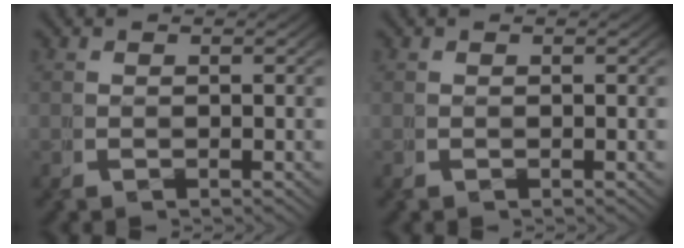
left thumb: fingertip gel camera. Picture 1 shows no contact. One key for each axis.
{"total": 0.0}